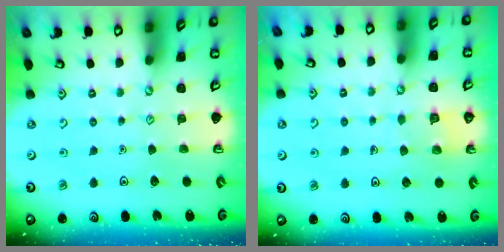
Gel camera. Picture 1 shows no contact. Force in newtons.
{"total": 2.5, "press": 2.5, "slide": 0.1}